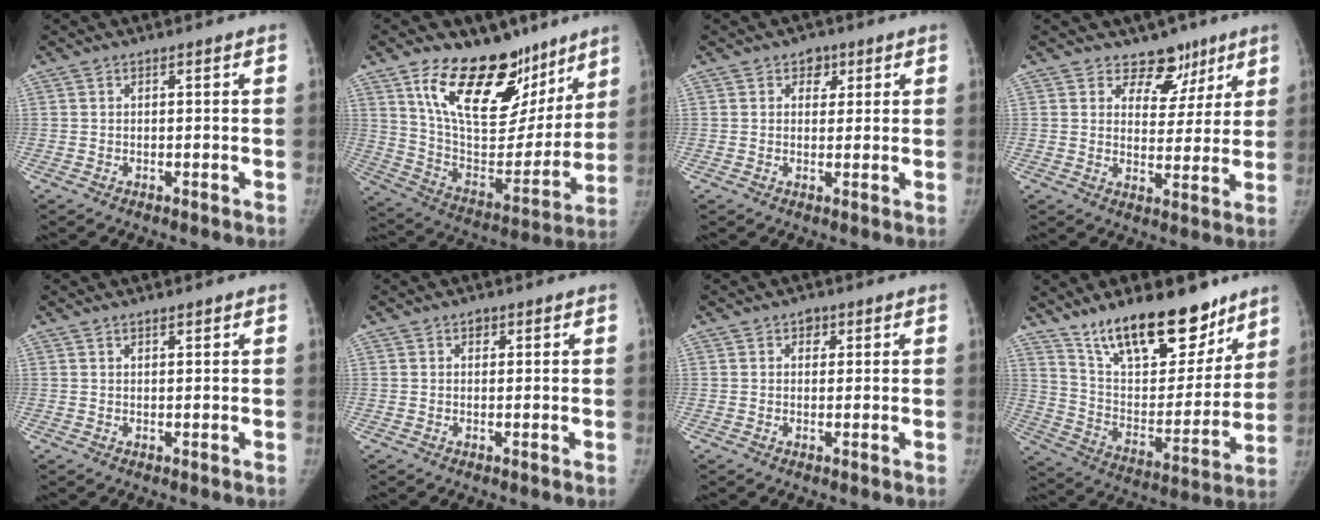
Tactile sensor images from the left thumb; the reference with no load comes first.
{"total": 26.1, "force": [15.9, 13.9, 15.3], "torque": [-0.186, -0.071, 0.267]}
{"total": 3.0, "force": [1.5, 2.4, 1.2], "torque": [0.010, -0.004, 0.016]}
{"total": 7.4, "force": [5.2, 5.1, 1.4], "torque": [0.027, -0.029, 0.079]}
{"total": 1.1, "force": [0.9, 0.3, 0.6], "torque": [-0.007, -0.005, 0.014]}
{"total": 1.2, "force": [0.6, 1.0, 0.5], "torque": [0.003, -0.002, 0.007]}
{"total": 2.0, "force": [1.0, 1.5, 0.8], "torque": [0.005, -0.001, 0.008]}
{"total": 23.4, "force": [16.8, 9.5, 13.3], "torque": [-0.160, -0.087, 0.277]}